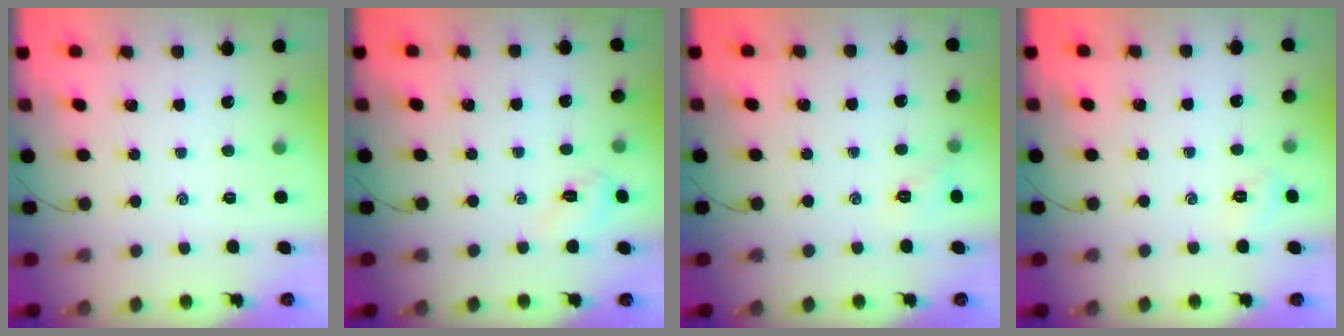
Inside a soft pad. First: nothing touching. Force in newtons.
{"total": 3.6, "press": 3.5, "slide": 0.9}
{"total": 5.8, "press": 5.5, "slide": 1.6}
{"total": 4.7, "press": 4.6, "slide": 1.1}